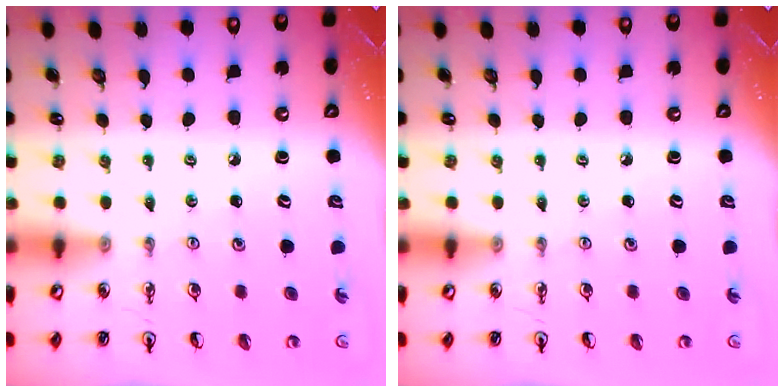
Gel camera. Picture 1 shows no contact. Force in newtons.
{"total": 0.0}